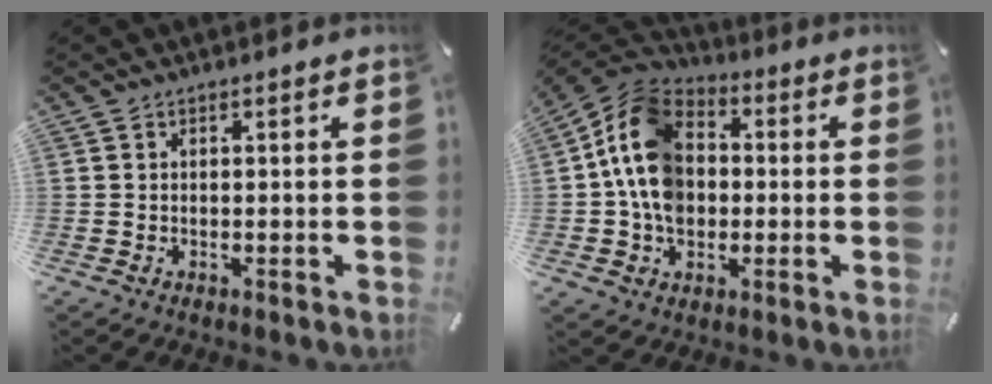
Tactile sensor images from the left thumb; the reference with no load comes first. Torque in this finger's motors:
{"motor_torque": [2.29, 2.72, 1.74, -0.19, 0.27]}